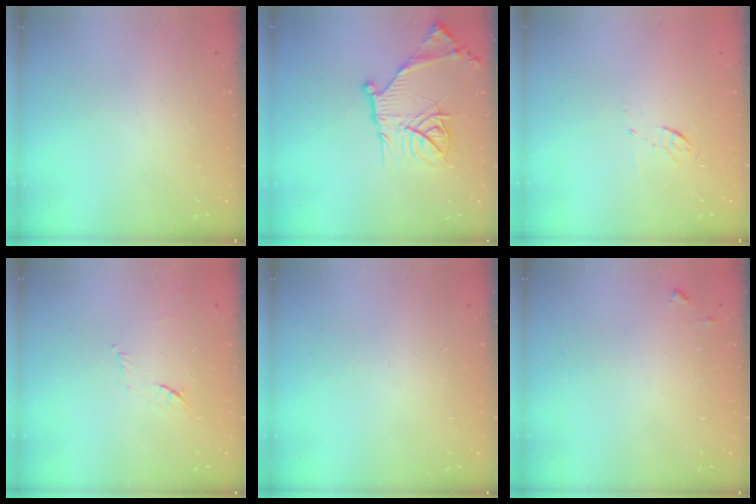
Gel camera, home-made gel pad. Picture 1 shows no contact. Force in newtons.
{"total": 18.5, "press": 18.4, "slide": 1.9}
{"total": 4.0, "press": 3.7, "slide": 1.3}
{"total": 7.6, "press": 7.6, "slide": 0.9}
{"total": 0.0}
{"total": 5.1, "press": 5.1, "slide": 0.4}